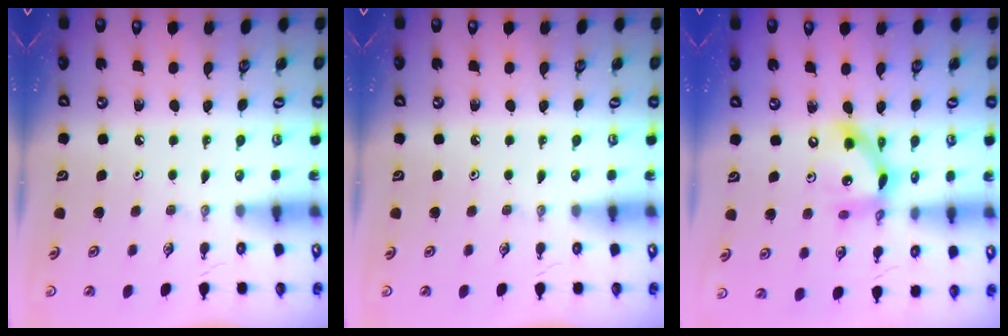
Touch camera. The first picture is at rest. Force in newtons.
{"total": 0.0}
{"total": 12.5, "press": 12.5, "slide": 0.6}